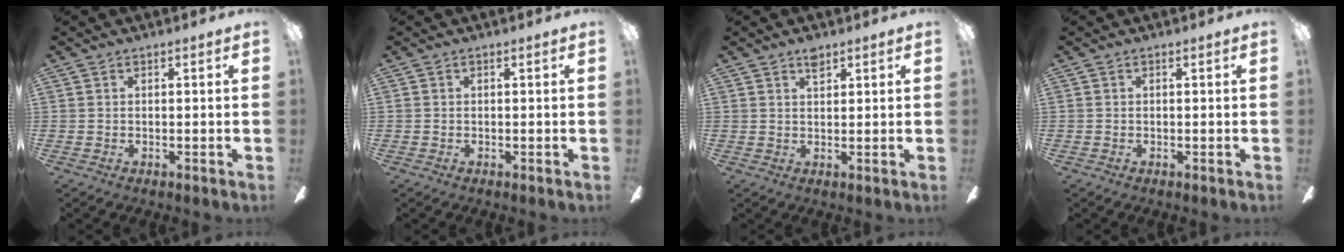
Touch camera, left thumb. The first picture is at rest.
{"total": 0.0}
{"total": 2.7, "force": [2.0, 1.1, 1.3], "torque": [-0.022, -0.003, 0.036]}
{"total": 0.0}